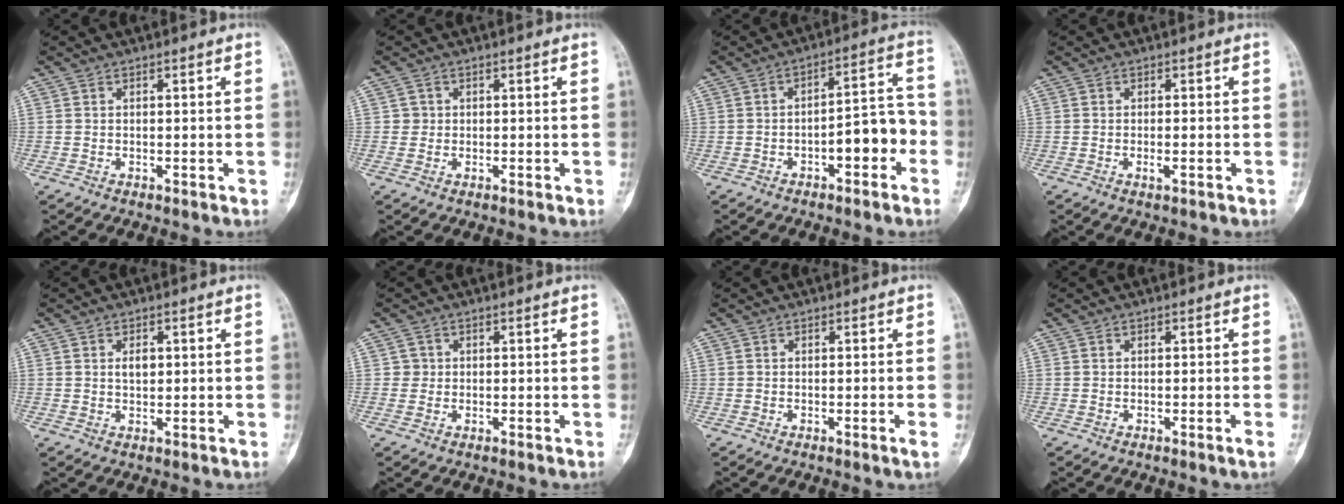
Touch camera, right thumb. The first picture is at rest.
{"total": 1.0, "force": [0.1, 1.0, 0.1], "torque": [0.008, 0.004, 0.001]}
{"total": 9.1, "force": [-3.3, 3.8, 7.6], "torque": [-0.094, 0.048, -0.048]}
{"total": 1.2, "force": [-0.4, 0.3, 1.1], "torque": [-0.017, -0.003, -0.006]}
{"total": 2.2, "force": [0.5, 1.4, 1.7], "torque": [-0.023, -0.001, 0.009]}
{"total": 1.4, "force": [0.1, 1.4, 0.0], "torque": [0.012, 0.005, -0.002]}
{"total": 1.2, "force": [-0.4, -0.3, 1.1], "torque": [-0.020, -0.003, -0.006]}
{"total": 1.1, "force": [-0.5, -0.3, 0.9], "torque": [-0.017, -0.003, -0.006]}